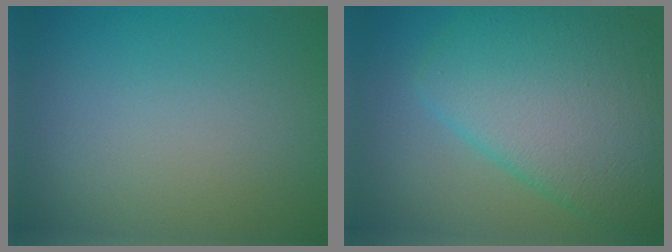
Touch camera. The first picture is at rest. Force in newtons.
{"total": 10.4, "press": 10.4, "slide": 0.3}